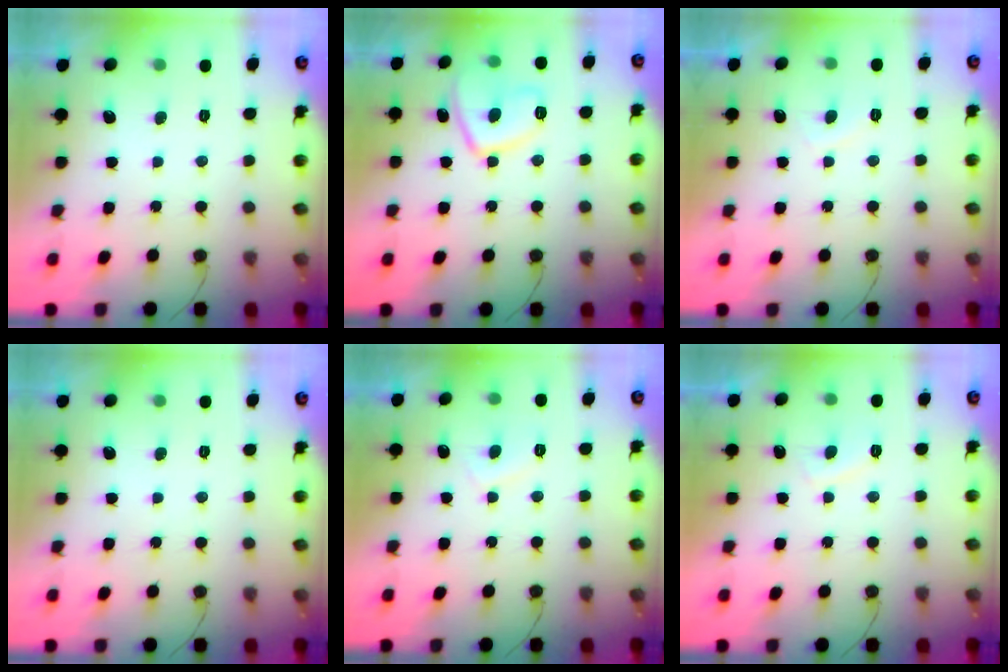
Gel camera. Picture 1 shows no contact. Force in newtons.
{"total": 9.7, "press": 9.7, "slide": 0.8}
{"total": 1.6, "press": 1.5, "slide": 0.6}
{"total": 0.0}
{"total": 2.9, "press": 2.9, "slide": 0.5}
{"total": 3.4, "press": 3.3, "slide": 1.0}